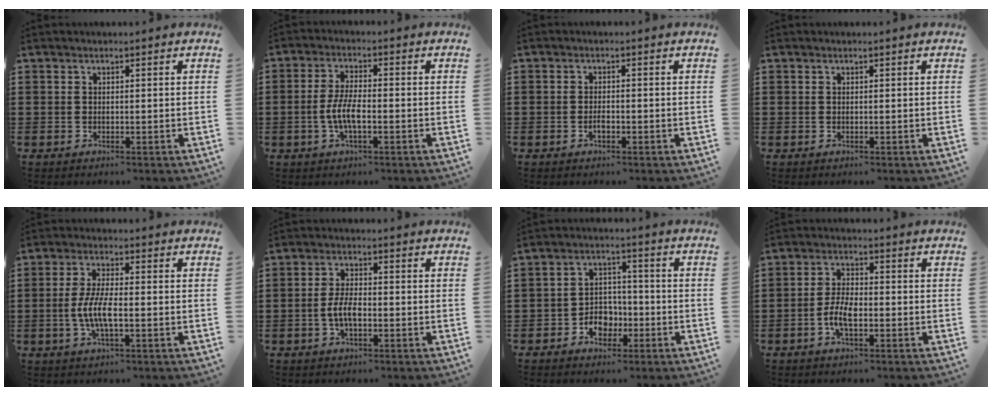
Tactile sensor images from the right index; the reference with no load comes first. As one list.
[{"total": 5.1, "force": [-1.3, 1.5, 4.7], "torque": [-0.109, -0.005, -0.032]}, {"total": 1.6, "force": [-0.8, 0.5, 1.4], "torque": [-0.027, -0.001, -0.013]}, {"total": 0.0}, {"total": 5.7, "force": [-1.4, 1.4, 5.4], "torque": [-0.120, -0.007, -0.033]}, {"total": 4.5, "force": [-1.2, 1.8, 3.9], "torque": [-0.097, -0.003, -0.030]}, {"total": 4.7, "force": [-2.3, 3.5, 2.1], "torque": [-0.035, 0.003, -0.045]}, {"total": 5.1, "force": [-1.8, 2.0, 4.4], "torque": [-0.101, -0.001, -0.040]}]